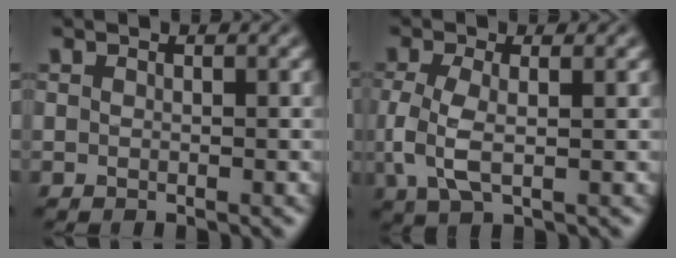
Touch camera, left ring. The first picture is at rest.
{"total": 4.0, "force": [-0.2, 1.7, 3.6], "torque": [-0.091, -0.004, -0.006]}